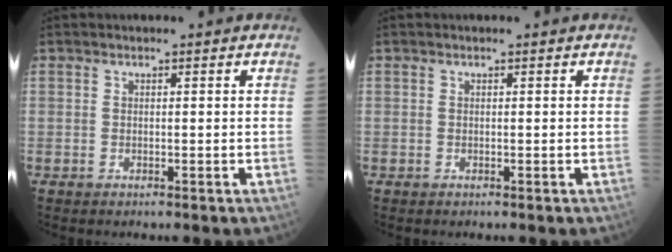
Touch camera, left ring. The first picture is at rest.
{"total": 0.0}